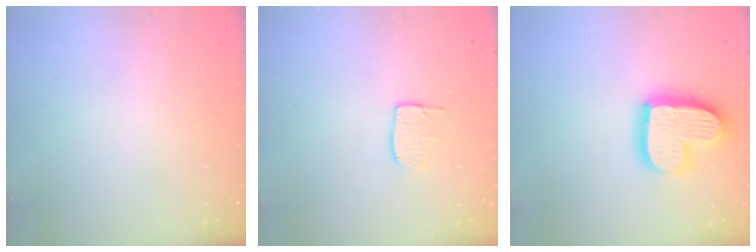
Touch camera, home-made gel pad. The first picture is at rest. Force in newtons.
{"total": 5.8, "press": 5.8, "slide": 0.4}
{"total": 17.4, "press": 17.3, "slide": 1.6}